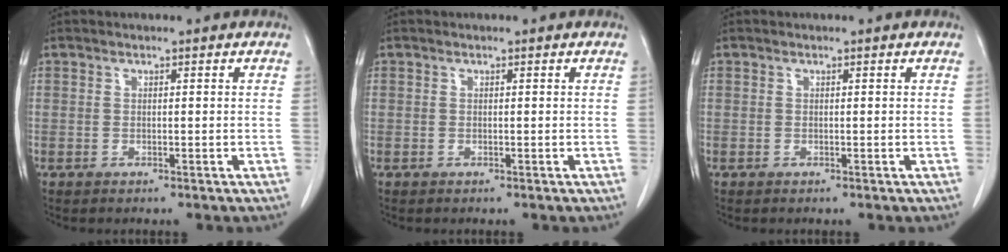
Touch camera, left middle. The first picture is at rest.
{"total": 0.0}
{"total": 0.0}